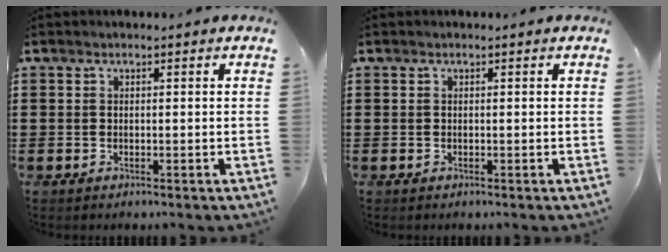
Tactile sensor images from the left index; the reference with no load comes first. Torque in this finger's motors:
{"motor_torque": [0.00, 0.00, -0.01, 0.01]}